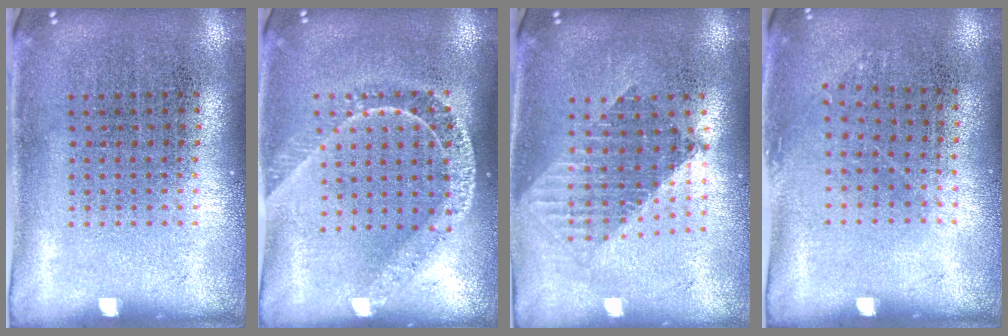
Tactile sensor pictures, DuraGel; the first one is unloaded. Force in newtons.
{"total": 1.7, "press": 1.4, "slide": 1.0}
{"total": 1.6, "press": 1.3, "slide": 1.0}
{"total": 0.8, "press": 0.6, "slide": 0.6}